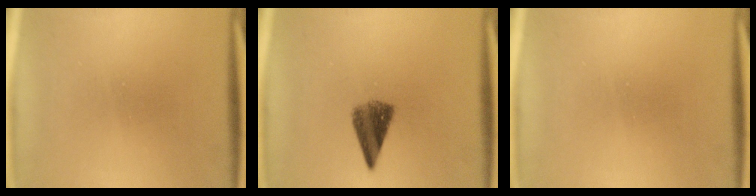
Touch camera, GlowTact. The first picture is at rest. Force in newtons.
{"total": 5.1}
{"total": 0.0}